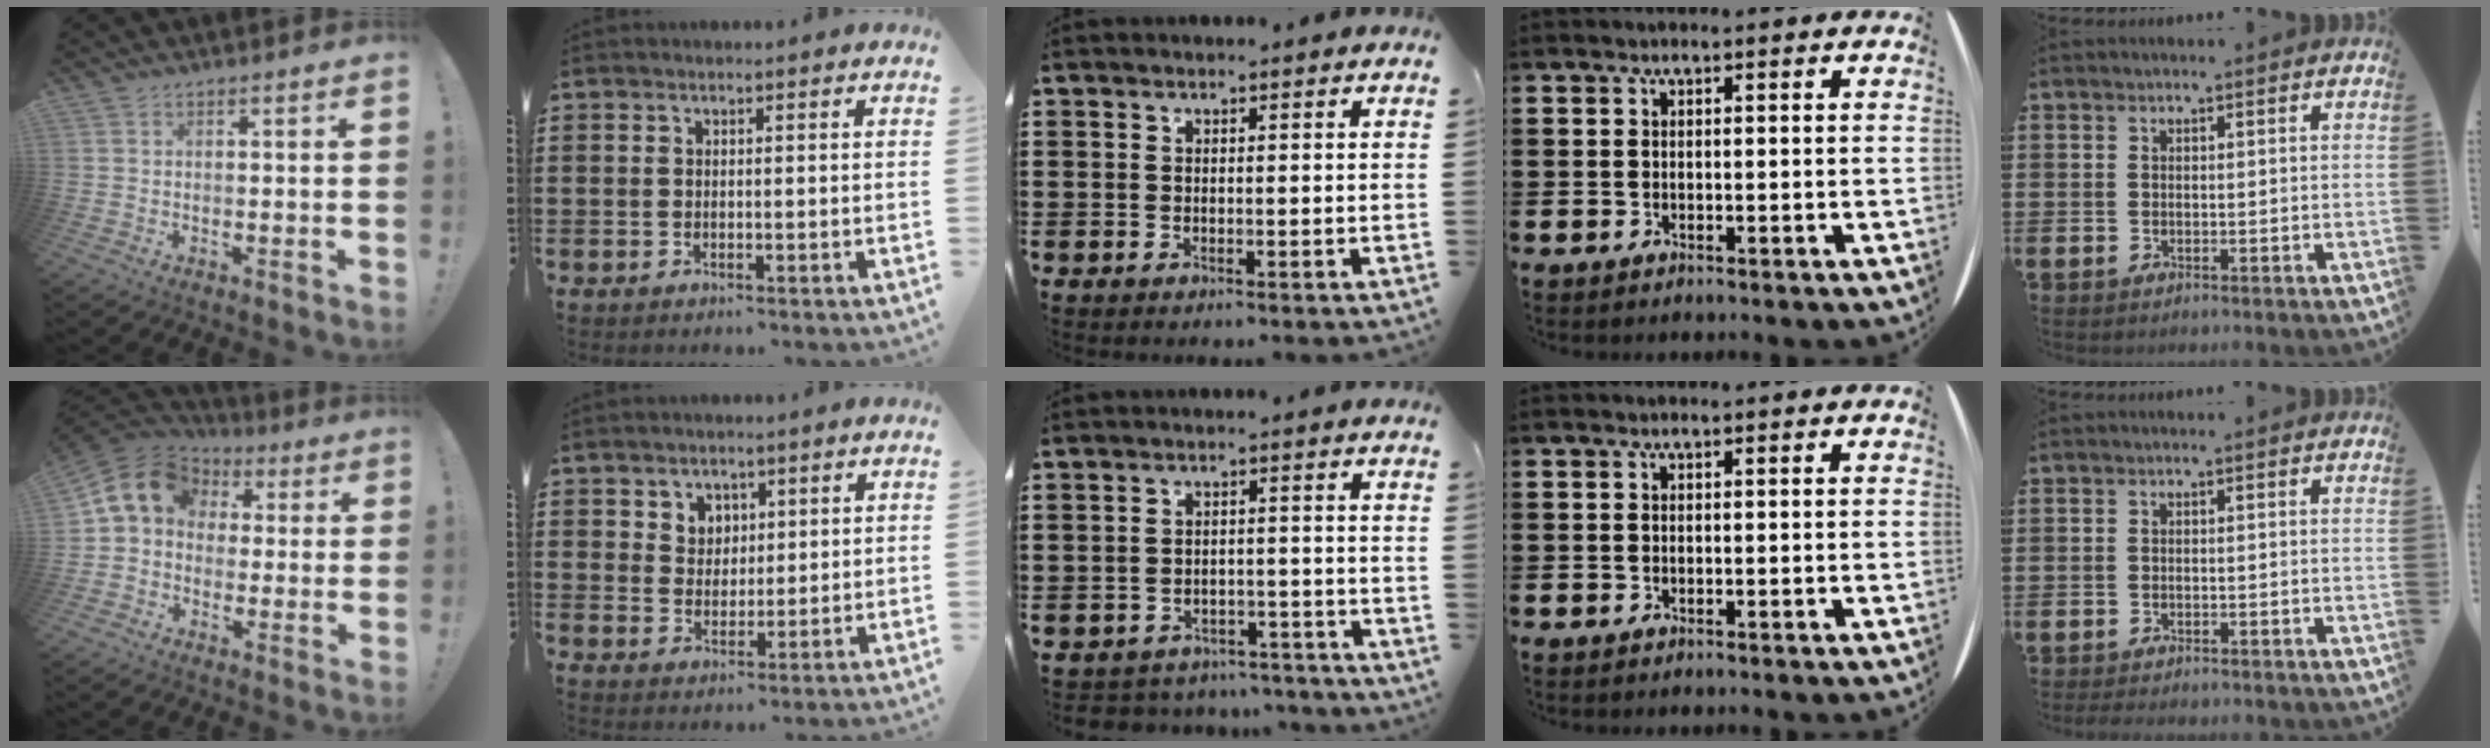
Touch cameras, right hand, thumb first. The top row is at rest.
{"thumb": {"total": 12.1, "force": [3.0, 9.6, 6.8], "torque": [-0.114, 0.003, 0.062]}, "index": {"total": 3.8, "force": [2.1, 3.1, 0.3], "torque": [-0.014, 0.007, 0.038]}, "middle": {"total": 3.3, "force": [-3.2, 0.5, -0.2], "torque": [-0.004, 0.000, -0.069]}, "little": {"total": 0.8, "force": [-0.8, 0.1, 0.2], "torque": [-0.006, -0.002, -0.016]}}